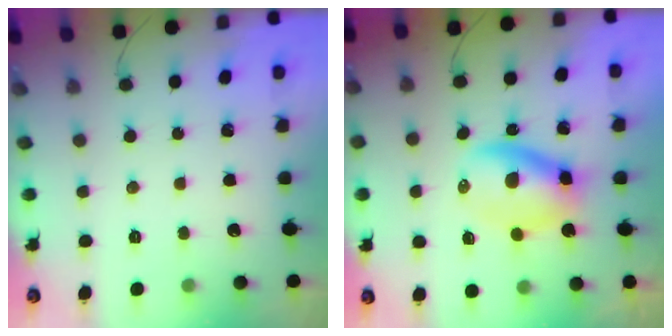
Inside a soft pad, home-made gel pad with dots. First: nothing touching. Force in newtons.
{"total": 6.8, "press": 6.6, "slide": 1.4}